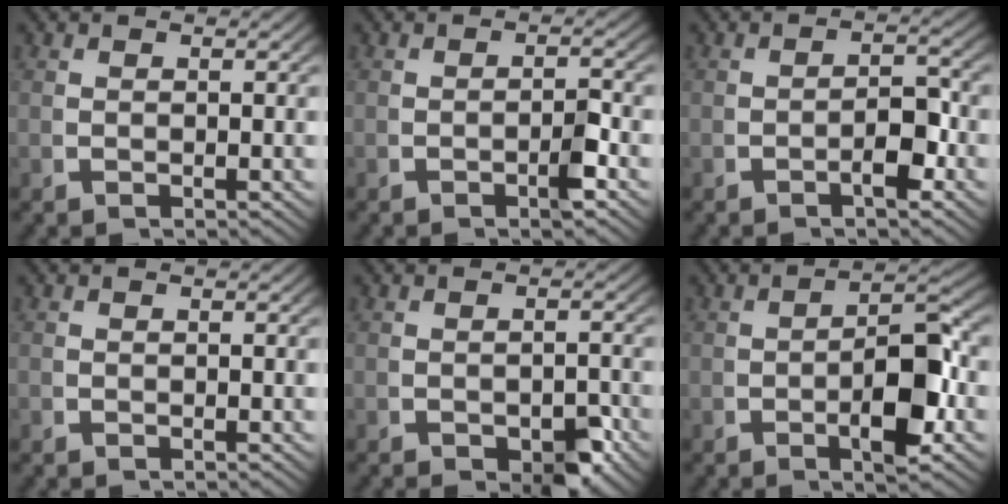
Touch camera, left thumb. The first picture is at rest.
{"total": 1.9, "force": [-0.8, 0.4, 1.7], "torque": [-0.025, 0.002, -0.016]}
{"total": 2.7, "force": [-0.9, 0.9, 2.4], "torque": [-0.038, -0.006, -0.015]}
{"total": 0.0}
{"total": 3.9, "force": [-2.0, 2.0, 2.7], "torque": [-0.036, -0.020, -0.027]}
{"total": 6.6, "force": [-0.8, 2.5, 6.0], "torque": [-0.095, -0.008, -0.013]}